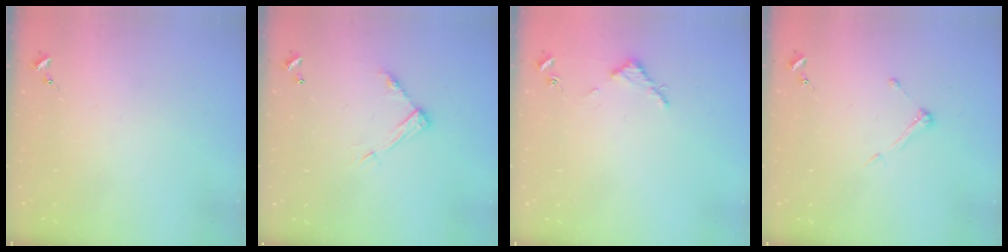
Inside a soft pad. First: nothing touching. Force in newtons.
{"total": 9.2, "press": 9.2, "slide": 0.1}
{"total": 2.8, "press": 2.8, "slide": 0.3}
{"total": 5.7, "press": 5.7, "slide": 0.4}